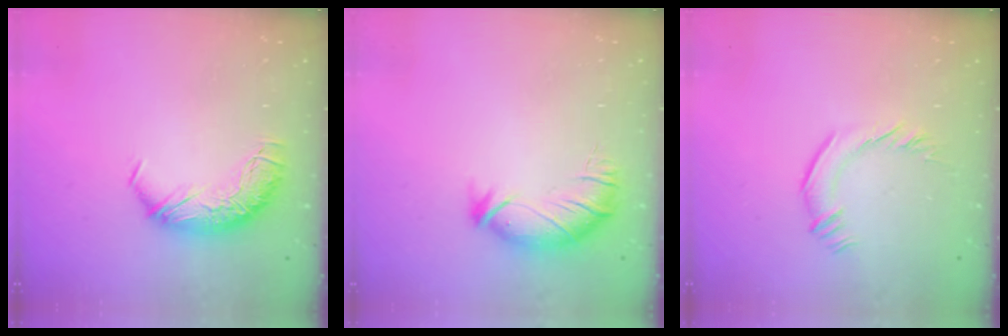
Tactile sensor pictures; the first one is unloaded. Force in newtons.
{"total": 3.2, "press": 2.5, "slide": 2.0}
{"total": 1.7, "press": 1.4, "slide": 0.8}